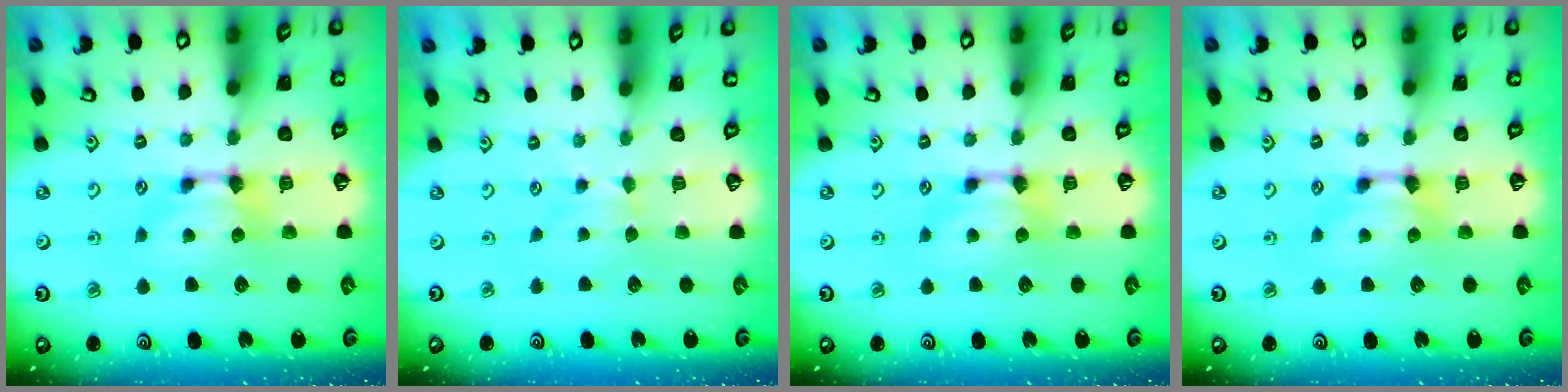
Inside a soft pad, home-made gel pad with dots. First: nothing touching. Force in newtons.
{"total": 2.4, "press": 2.3, "slide": 0.4}
{"total": 0.0}
{"total": 0.0}